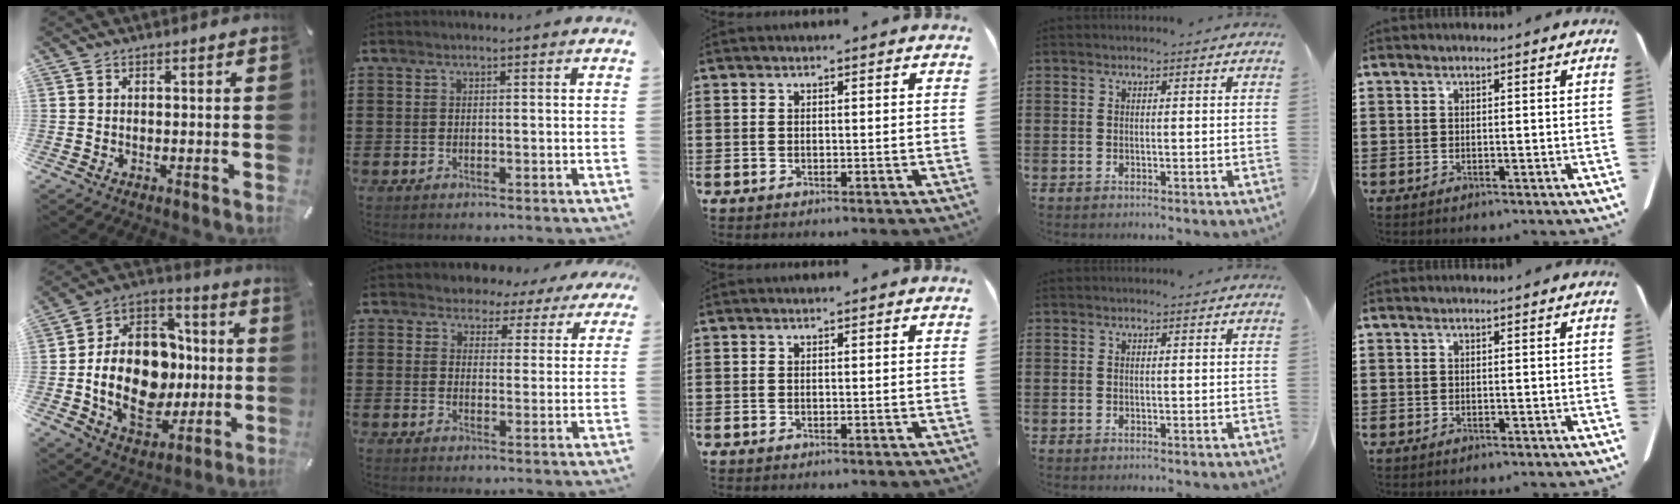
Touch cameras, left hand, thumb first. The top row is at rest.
{"thumb": {"total": 19.8, "force": [-1.9, 15.3, 12.4], "torque": [-0.256, -0.011, -0.024]}, "index": {"total": 3.7, "force": [3.1, 2.1, 0.2], "torque": [-0.019, -0.013, 0.050]}}